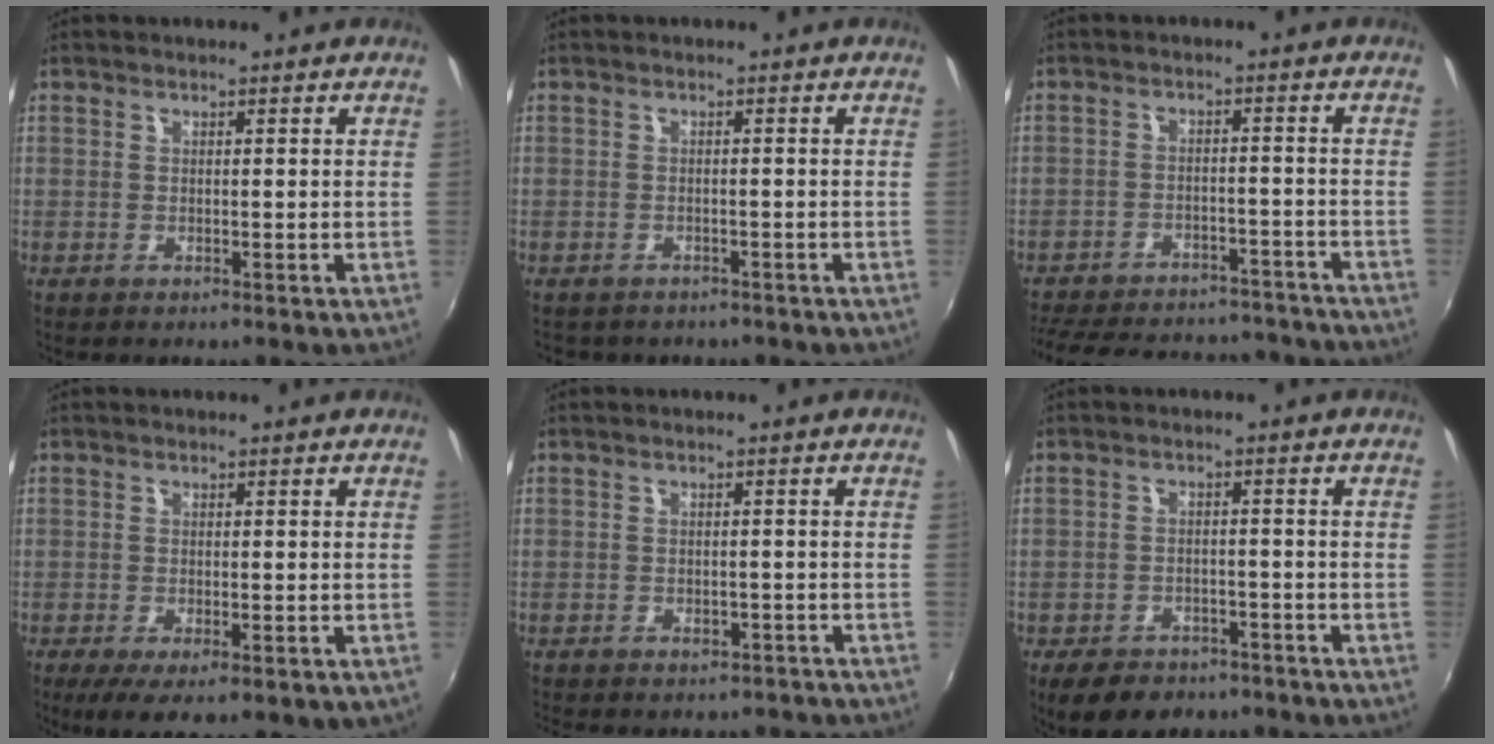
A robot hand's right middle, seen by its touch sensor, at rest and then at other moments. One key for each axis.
{"total": 3.5, "fx": -2.7, "fy": 1.9, "fz": 1.0, "tx": -0.025, "ty": -0.011, "tz": -0.034}
{"total": 23.1, "fx": -19.7, "fy": 9.2, "fz": 7.8, "tx": -0.180, "ty": 0.044, "tz": -0.246}
{"total": 7.6, "fx": -3.2, "fy": 3.1, "fz": 6.2, "tx": -0.109, "ty": -0.033, "tz": -0.042}
{"total": 6.1, "fx": -5.2, "fy": 2.6, "fz": 2.0, "tx": -0.044, "ty": -0.012, "tz": -0.063}
{"total": 9.9, "fx": -7.2, "fy": 5.4, "fz": 4.1, "tx": -0.098, "ty": -0.006, "tz": -0.105}